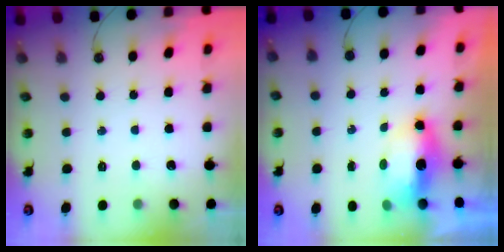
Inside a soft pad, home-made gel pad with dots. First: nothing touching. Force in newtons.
{"total": 6.6, "press": 6.6, "slide": 0.6}